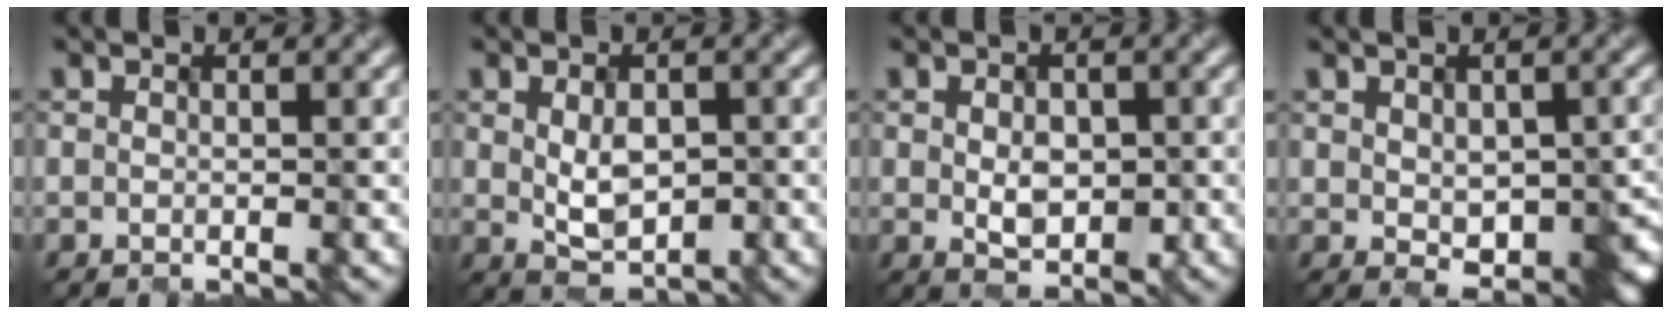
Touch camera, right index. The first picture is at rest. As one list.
[{"total": 3.0, "force": [-0.4, 1.7, 2.4], "torque": [-0.048, -0.003, 0.004]}, {"total": 2.7, "force": [-0.5, 1.8, 1.9], "torque": [-0.035, -0.005, 0.001]}, {"total": 6.7, "force": [-0.6, 4.3, 5.2], "torque": [-0.073, -0.020, 0.009]}]